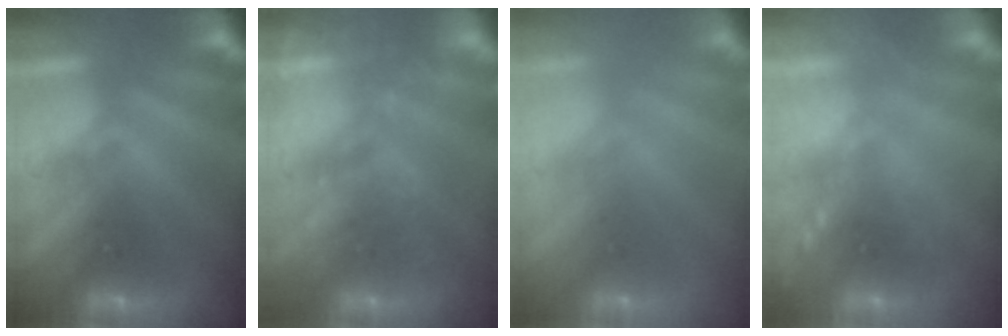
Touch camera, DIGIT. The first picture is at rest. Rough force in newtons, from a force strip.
{"total": 1.9}
{"total": 7.5}
{"total": 2.4}